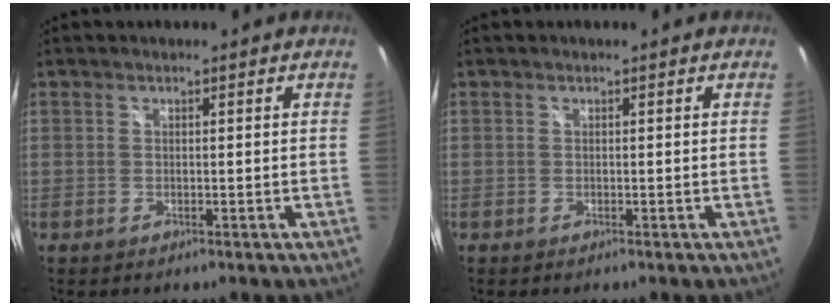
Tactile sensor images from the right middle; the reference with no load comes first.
{"total": 0.0}